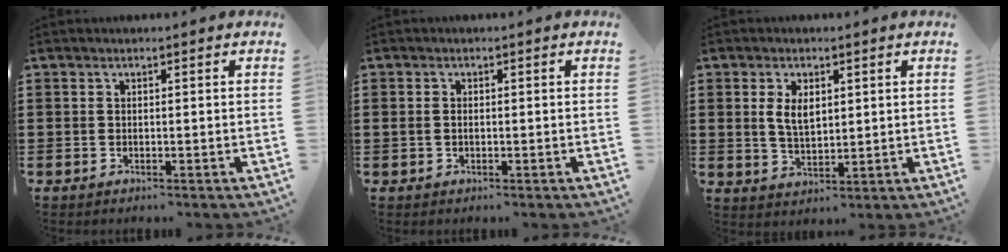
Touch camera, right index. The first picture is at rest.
{"total": 0.9, "force": [-0.1, 0.6, 0.7], "torque": [-0.017, 0.002, -0.003]}
{"total": 4.2, "force": [1.0, 2.3, 3.3], "torque": [-0.062, 0.005, 0.015]}